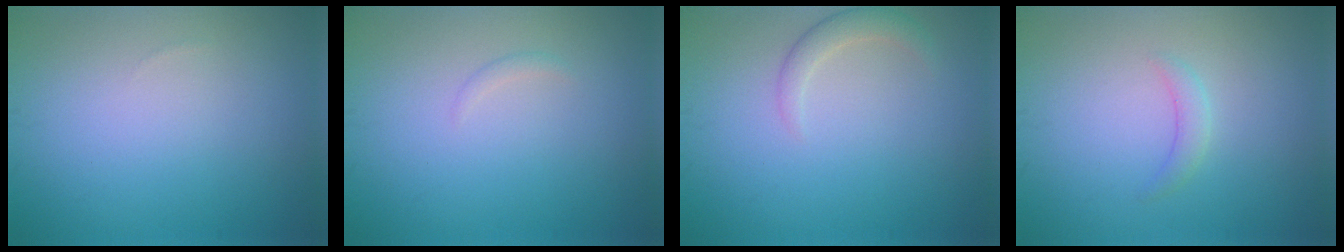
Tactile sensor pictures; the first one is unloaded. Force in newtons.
{"total": 0.5, "press": 0.5, "slide": 0.0}
{"total": 1.7, "press": 1.7, "slide": 0.2}
{"total": 1.2, "press": 1.2, "slide": 0.2}